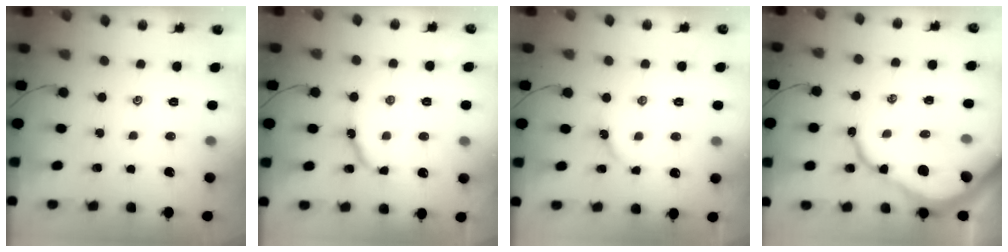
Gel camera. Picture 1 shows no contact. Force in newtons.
{"total": 9.9, "press": 9.9, "slide": 0.7}
{"total": 3.7, "press": 3.7, "slide": 0.4}
{"total": 12.4, "press": 12.3, "slide": 1.1}